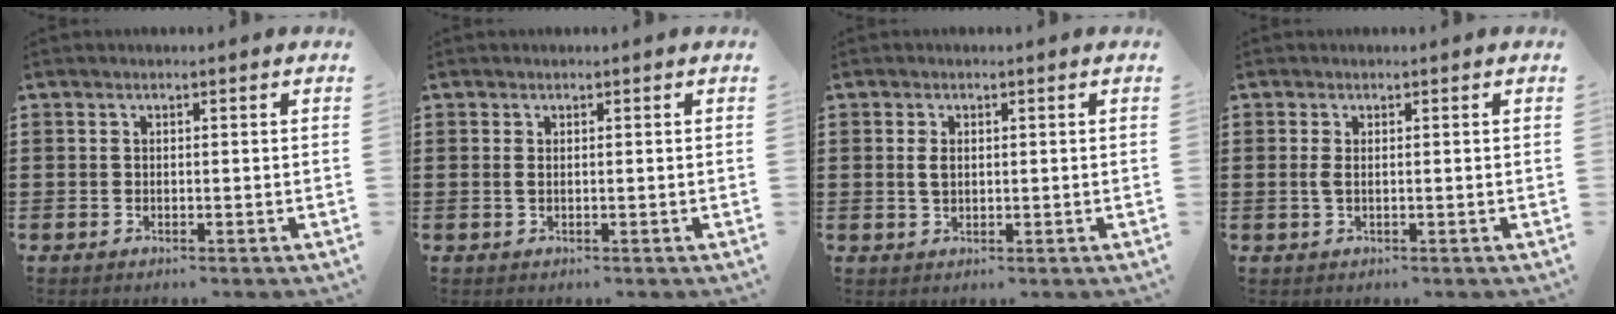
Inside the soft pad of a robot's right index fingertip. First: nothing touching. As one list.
[{"total": 0.7, "force": [0.1, 0.0, 0.6], "torque": [-0.014, 0.000, 0.003]}, {"total": 2.1, "force": [0.5, 1.1, 1.7], "torque": [-0.036, 0.007, 0.007]}, {"total": 1.4, "force": [0.0, 0.3, 1.4], "torque": [-0.035, -0.002, -0.002]}]